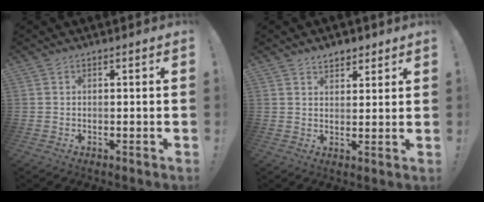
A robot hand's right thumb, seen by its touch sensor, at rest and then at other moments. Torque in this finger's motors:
{"motor_torque": [0.01, 0.02, 0.00, 0.00, 0.00]}